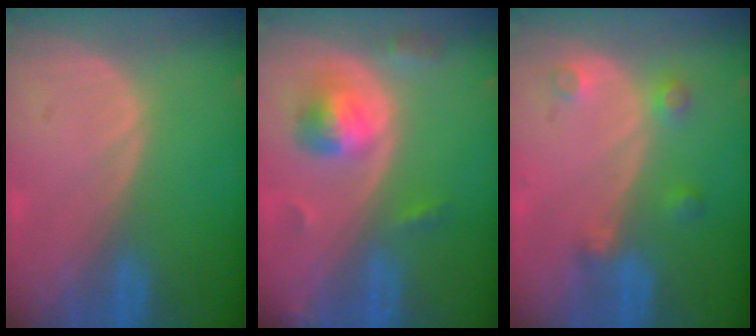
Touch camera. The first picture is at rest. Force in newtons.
{"total": 5.5, "press": 5.2, "slide": 1.8}
{"total": 3.4, "press": 3.1, "slide": 1.3}